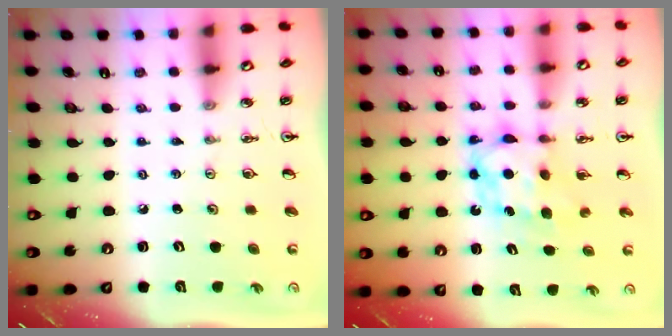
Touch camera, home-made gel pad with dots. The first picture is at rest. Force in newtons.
{"total": 6.5, "press": 6.5, "slide": 0.2}